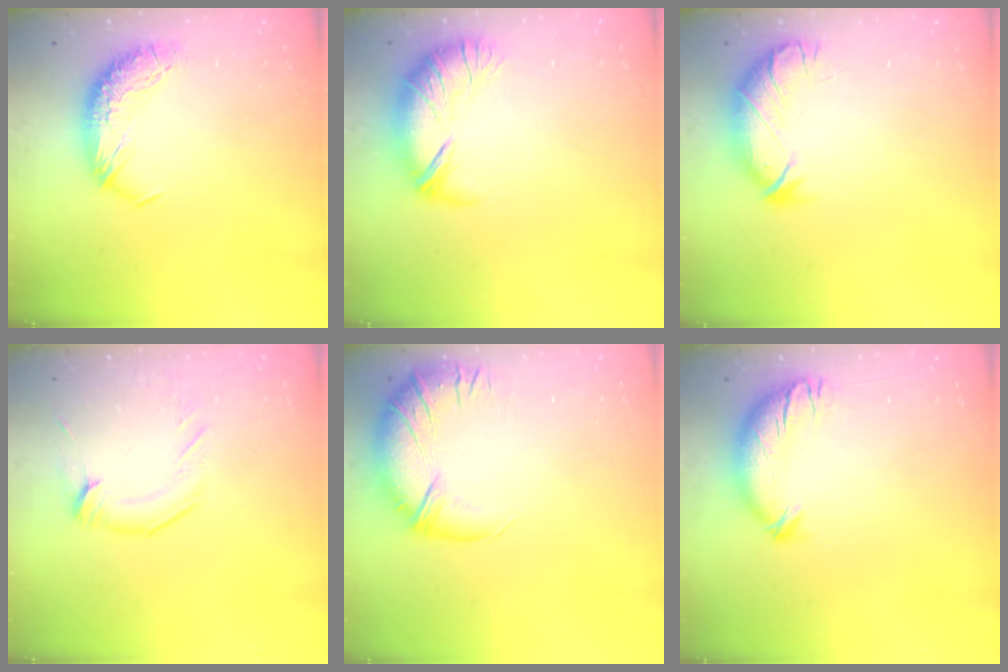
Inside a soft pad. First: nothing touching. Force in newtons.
{"total": 2.5, "press": 1.6, "slide": 1.9}
{"total": 3.7, "press": 3.1, "slide": 2.0}
{"total": 2.1, "press": 2.1, "slide": 0.5}
{"total": 2.9, "press": 0.2, "slide": 2.9}
{"total": 3.8, "press": 3.0, "slide": 2.3}